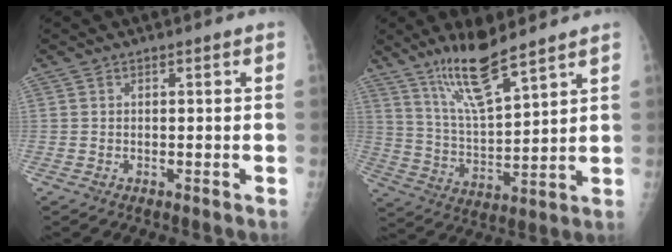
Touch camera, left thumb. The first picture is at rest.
{"total": 12.0, "force": [8.9, 2.0, 7.8], "torque": [-0.140, -0.060, 0.178]}